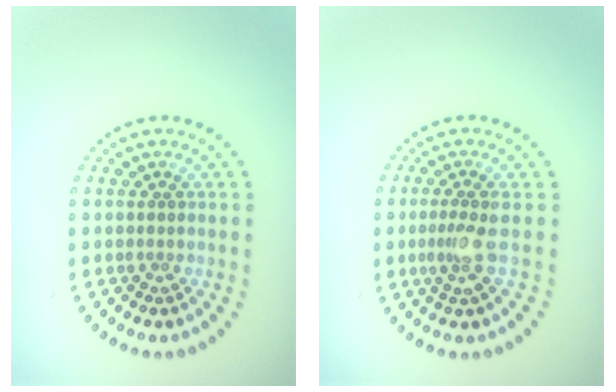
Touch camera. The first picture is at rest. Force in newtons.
{"total": 2.2, "press": 1.6, "slide": 1.4}